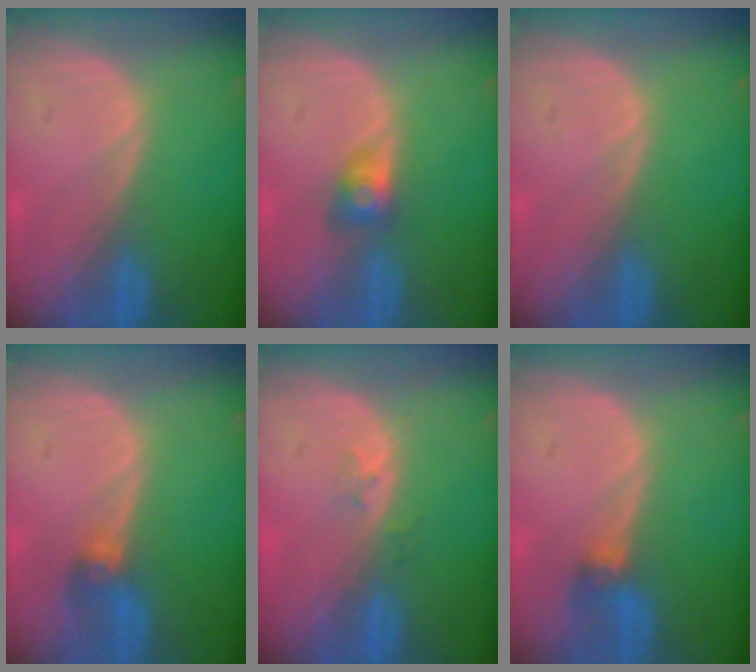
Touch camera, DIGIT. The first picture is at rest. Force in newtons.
{"total": 3.1, "press": 2.7, "slide": 1.5}
{"total": 0.0}
{"total": 2.6, "press": 2.6, "slide": 0.6}
{"total": 1.6, "press": 1.2, "slide": 1.0}
{"total": 2.8, "press": 2.6, "slide": 1.1}